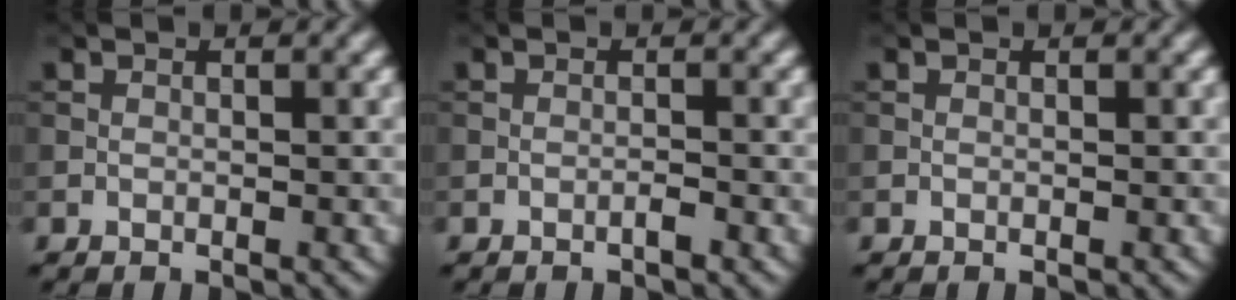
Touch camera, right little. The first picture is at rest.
{"total": 0.7, "force": [-0.5, 0.1, 0.5], "torque": [-0.009, 0.003, -0.010]}
{"total": 0.0}